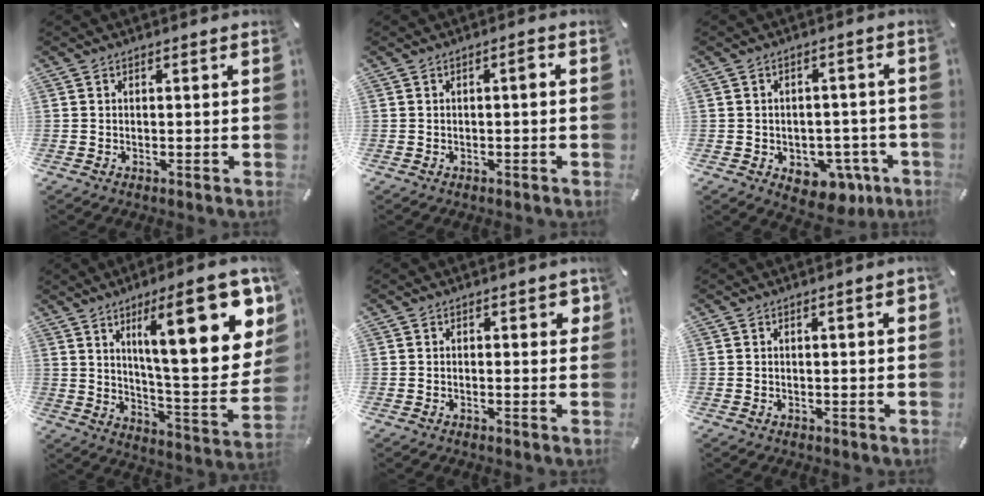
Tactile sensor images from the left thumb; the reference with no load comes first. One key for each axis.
{"total": 2.0, "fx": -0.3, "fy": 0.5, "fz": 1.9, "tx": -0.036, "ty": 0.008, "tz": -0.009}
{"total": 7.7, "fx": -2.8, "fy": 5.8, "fz": 4.2, "tx": -0.047, "ty": 0.015, "tz": -0.042}
{"total": 27.2, "fx": 10.8, "fy": 8.7, "fz": 23.4, "tx": -0.326, "ty": -0.068, "tz": 0.167}
{"total": 2.1, "fx": 0.3, "fy": 1.0, "fz": 1.8, "tx": -0.021, "ty": 0.000, "tz": 0.000}
{"total": 2.5, "fx": 0.3, "fy": 0.4, "fz": 2.4, "tx": -0.034, "ty": -0.002, "tz": 0.003}